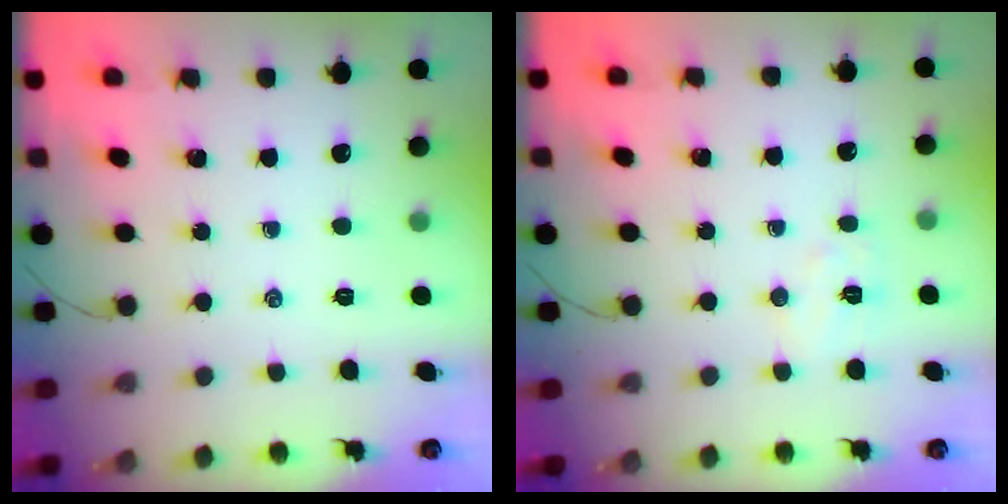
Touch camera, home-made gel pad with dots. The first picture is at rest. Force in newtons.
{"total": 5.0, "press": 4.9, "slide": 1.2}